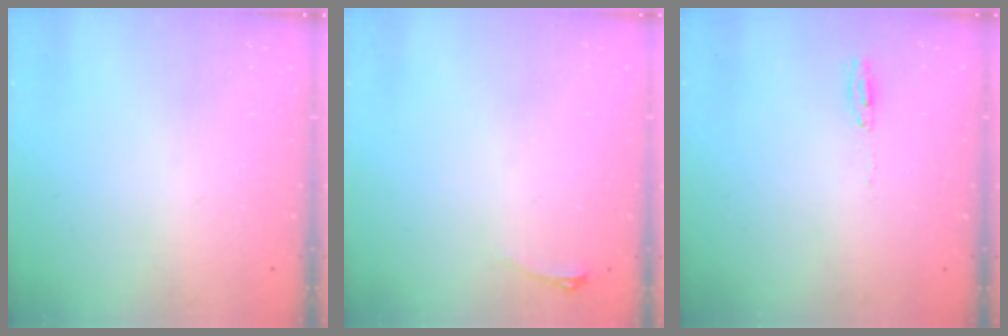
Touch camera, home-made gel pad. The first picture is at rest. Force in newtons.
{"total": 2.9, "press": 2.6, "slide": 1.5}
{"total": 4.6, "press": 4.4, "slide": 1.3}